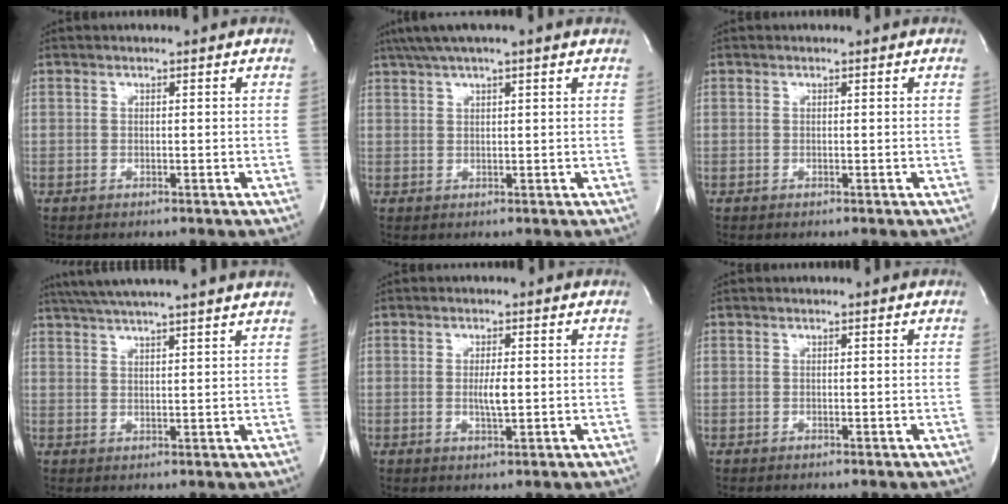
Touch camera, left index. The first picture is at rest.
{"total": 6.9, "force": [5.2, -0.2, 4.6], "torque": [-0.082, 0.037, 0.083]}
{"total": 0.0}
{"total": 14.6, "force": [12.8, -0.5, 7.2], "torque": [-0.128, 0.028, 0.174]}
{"total": 2.9, "force": [-0.2, 0.5, 2.8], "torque": [-0.055, -0.003, -0.002]}
{"total": 0.0}